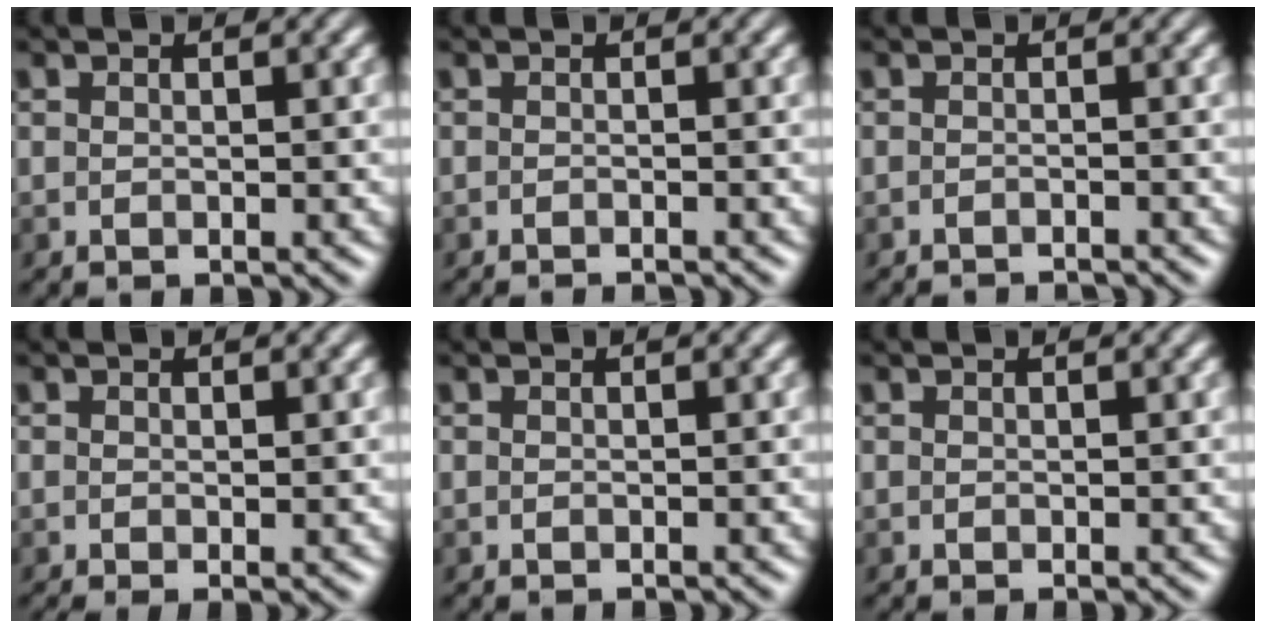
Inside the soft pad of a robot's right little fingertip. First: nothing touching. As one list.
[{"total": 1.9, "force": [-1.7, 0.3, 0.8], "torque": [0.001, 0.000, -0.027]}, {"total": 3.2, "force": [-3.1, 0.3, 0.8], "torque": [-0.007, 0.000, -0.046]}, {"total": 1.2, "force": [-0.2, 0.3, 1.1], "torque": [-0.021, -0.004, -0.003]}, {"total": 0.0}, {"total": 0.0}]